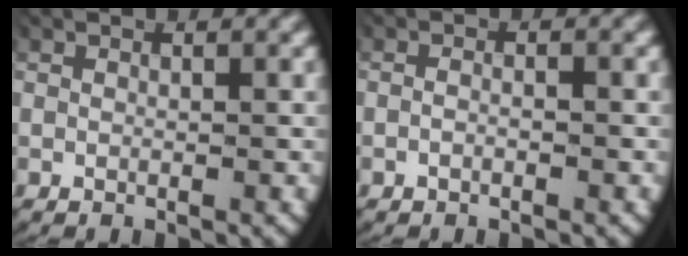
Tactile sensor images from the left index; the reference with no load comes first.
{"total": 0.9, "force": [-0.6, 0.2, 0.6], "torque": [-0.016, -0.001, -0.012]}